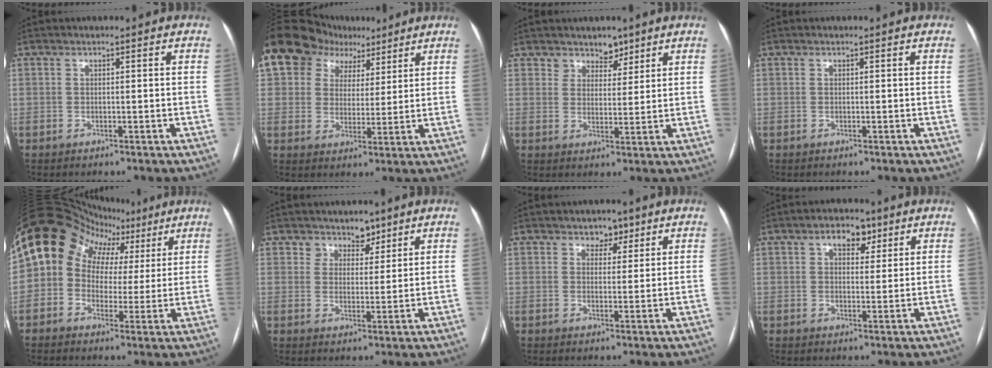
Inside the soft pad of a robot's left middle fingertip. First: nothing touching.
{"total": 14.9, "force": [9.0, 10.6, 5.3], "torque": [-0.119, 0.063, 0.158]}
{"total": 3.8, "force": [3.0, 2.2, 0.5], "torque": [0.006, -0.004, 0.045]}
{"total": 0.0}
{"total": 13.6, "force": [5.1, 11.5, 5.1], "torque": [-0.069, 0.068, 0.073]}
{"total": 3.7, "force": [2.8, 2.4, 0.1], "torque": [0.013, -0.005, 0.040]}
{"total": 3.0, "force": [2.0, 1.9, 1.2], "torque": [-0.011, 0.001, 0.028]}
{"total": 4.6, "force": [2.6, 2.6, 2.9], "torque": [-0.041, 0.012, 0.038]}